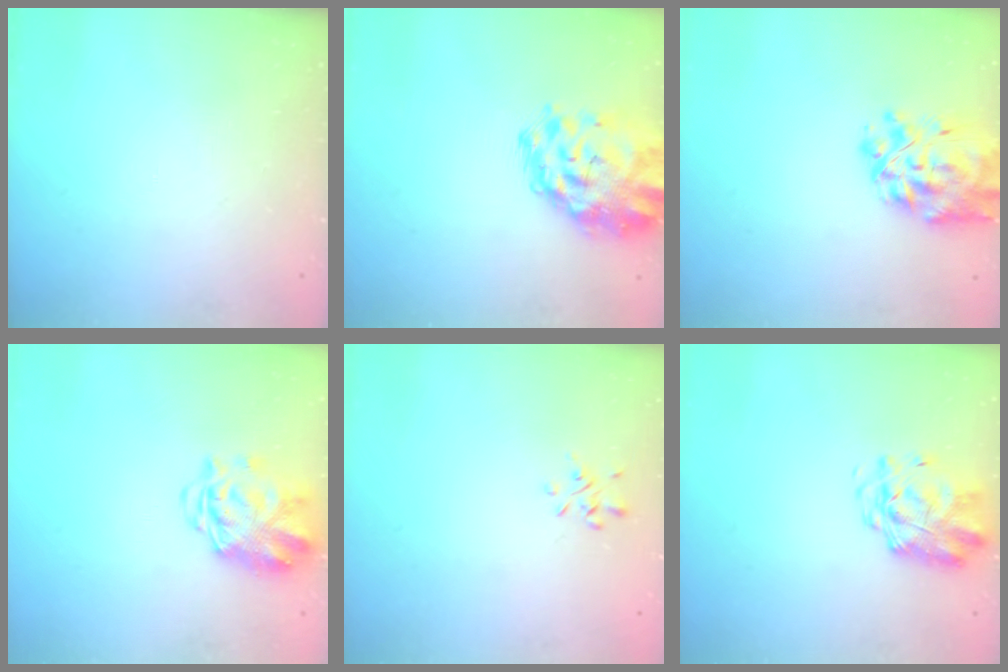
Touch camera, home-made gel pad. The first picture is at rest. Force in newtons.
{"total": 3.8, "press": 3.5, "slide": 1.3}
{"total": 13.9, "press": 13.1, "slide": 4.7}
{"total": 4.0, "press": 3.6, "slide": 1.6}
{"total": 1.0, "press": 0.8, "slide": 0.5}
{"total": 1.9, "press": 1.7, "slide": 0.9}